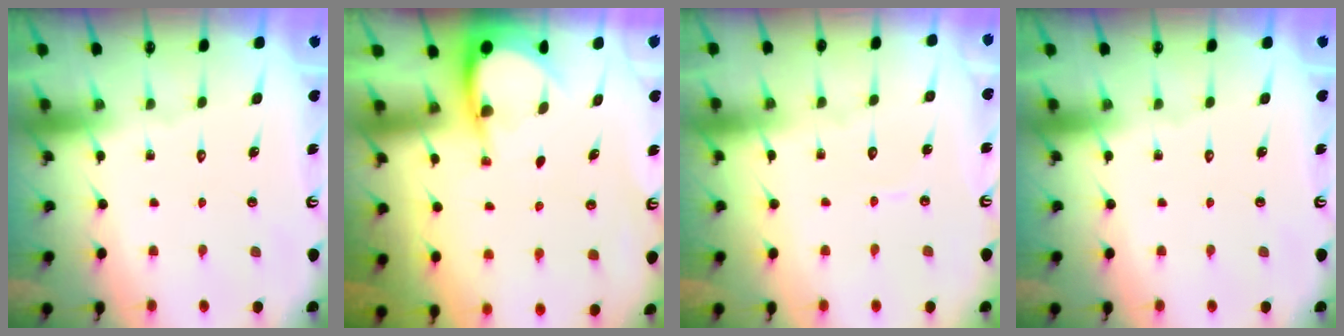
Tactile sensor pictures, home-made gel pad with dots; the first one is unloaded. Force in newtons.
{"total": 4.0, "press": 4.0, "slide": 0.2}
{"total": 4.0, "press": 4.0, "slide": 0.3}
{"total": 0.0}